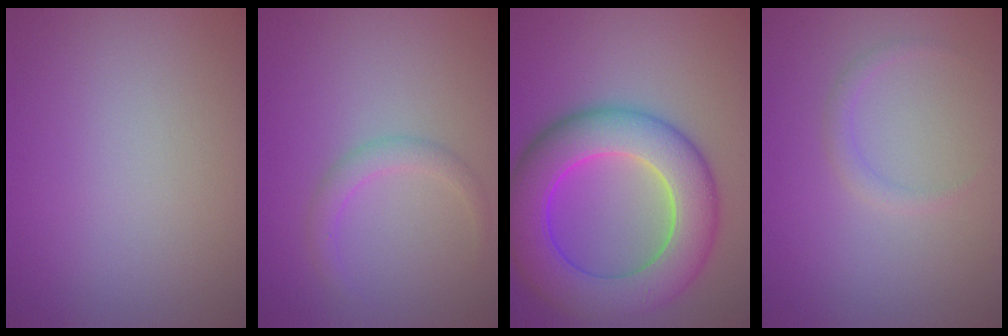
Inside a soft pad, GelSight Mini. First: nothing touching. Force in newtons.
{"total": 1.7, "press": 1.7, "slide": 0.1}
{"total": 10.1, "press": 10.1, "slide": 0.3}
{"total": 1.0, "press": 1.0, "slide": 0.0}